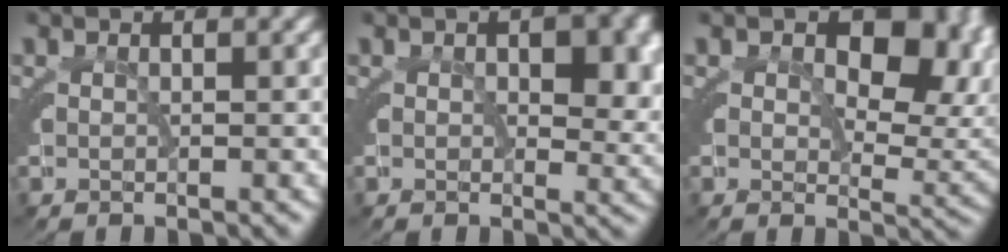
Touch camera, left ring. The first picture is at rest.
{"total": 4.2, "force": [0.7, 2.2, 3.6], "torque": [-0.031, 0.000, 0.007]}
{"total": 7.6, "force": [2.2, 4.5, 5.7], "torque": [-0.067, -0.004, 0.029]}